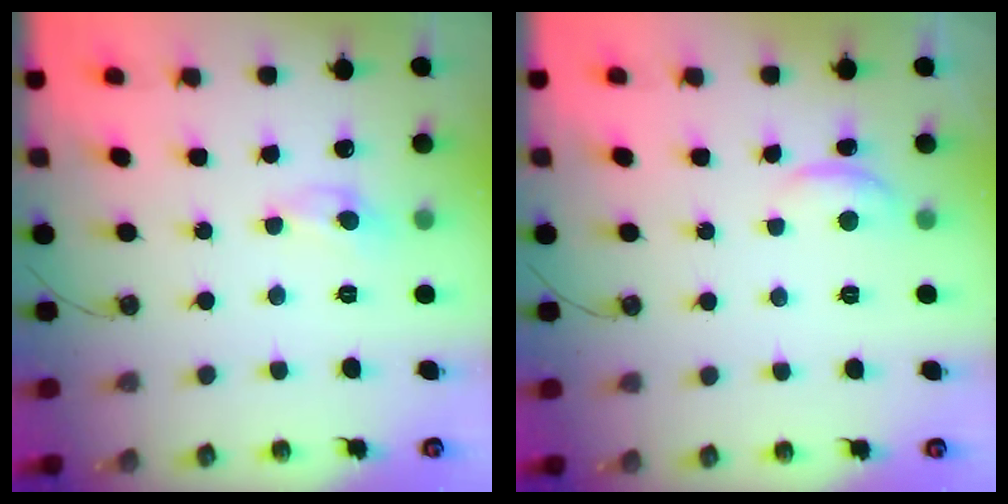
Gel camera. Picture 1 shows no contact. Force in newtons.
{"total": 0.8, "press": 0.5, "slide": 0.6}